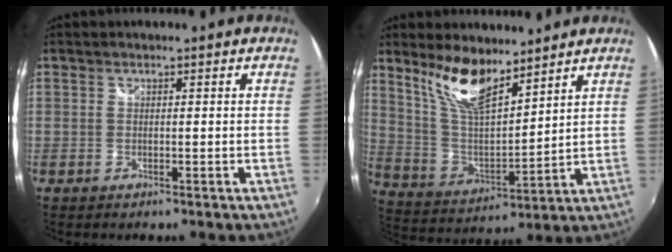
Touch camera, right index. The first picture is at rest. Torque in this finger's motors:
{"motor_torque": [0.52, 0.51, 0.54, 0.09]}